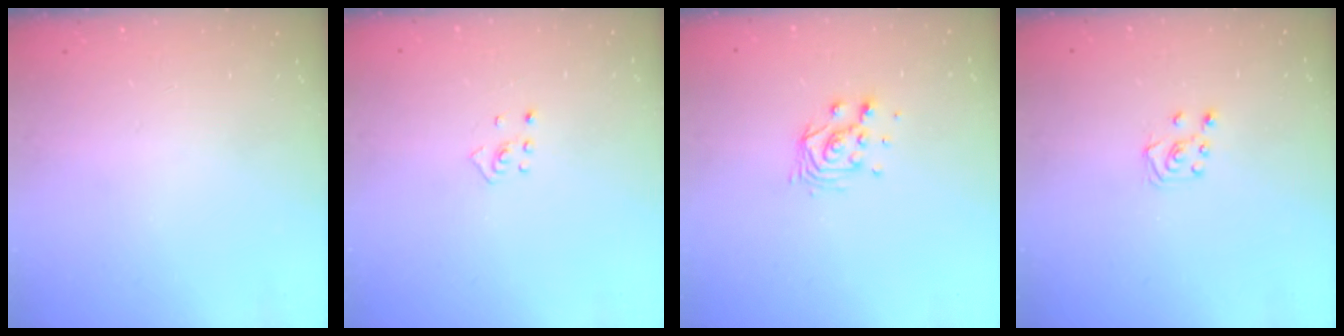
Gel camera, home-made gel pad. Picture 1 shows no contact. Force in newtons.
{"total": 2.0, "press": 1.9, "slide": 0.8}
{"total": 6.2, "press": 6.2, "slide": 0.1}
{"total": 5.1, "press": 5.1, "slide": 0.5}